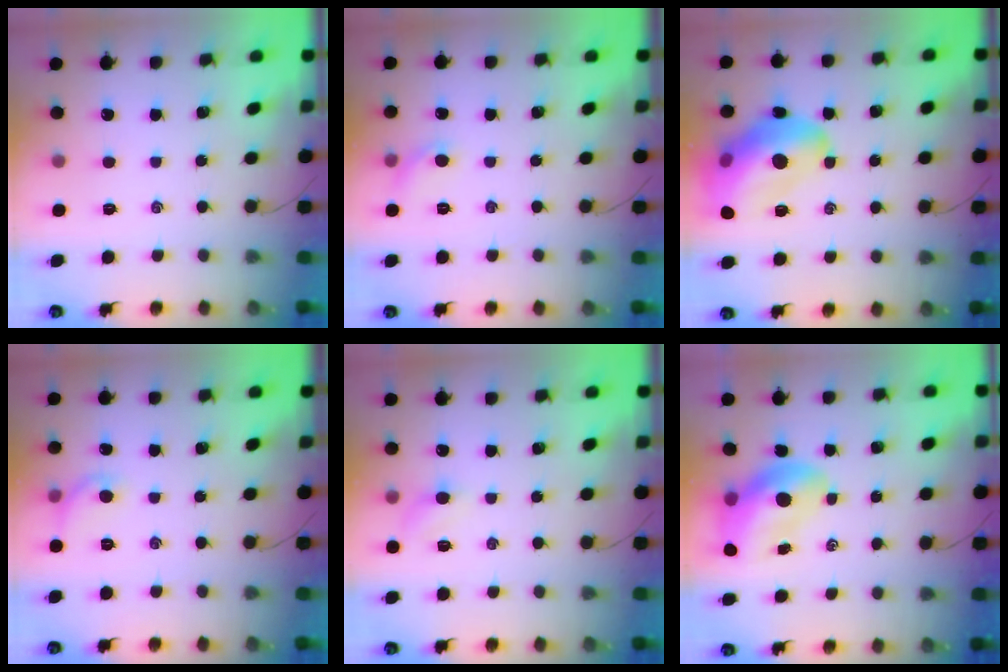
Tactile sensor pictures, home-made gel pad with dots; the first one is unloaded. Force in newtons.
{"total": 5.2, "press": 5.0, "slide": 1.4}
{"total": 19.3, "press": 18.8, "slide": 4.1}
{"total": 5.5, "press": 5.4, "slide": 1.4}
{"total": 3.6, "press": 3.4, "slide": 1.1}
{"total": 12.1, "press": 11.6, "slide": 3.3}